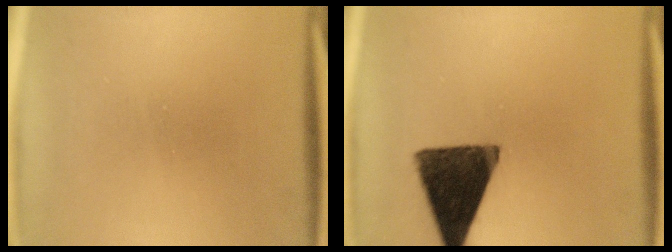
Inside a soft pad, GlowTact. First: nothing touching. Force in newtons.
{"total": 15.2}